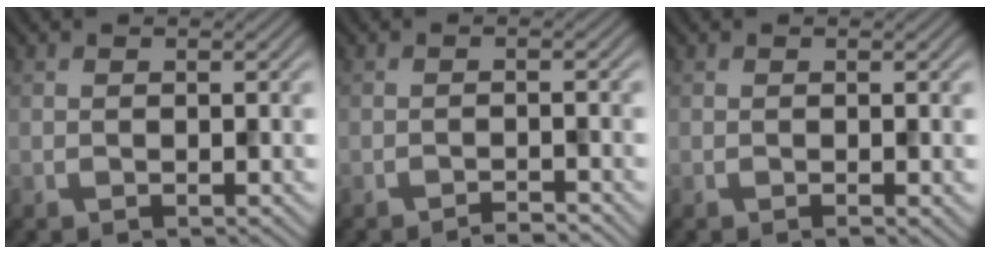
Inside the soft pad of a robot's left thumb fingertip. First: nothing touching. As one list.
[{"total": 1.6, "force": [-1.4, 0.1, 0.6], "torque": [-0.006, 0.004, -0.028]}, {"total": 0.6, "force": [-0.1, 0.1, 0.6], "torque": [-0.010, -0.004, -0.004]}]